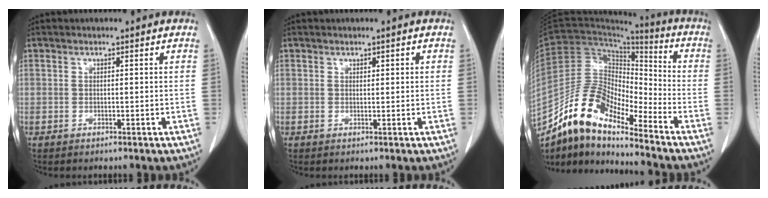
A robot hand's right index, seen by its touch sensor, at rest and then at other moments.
{"total": 0.8, "force": [0.3, 0.3, 0.7], "torque": [-0.010, 0.003, 0.005]}
{"total": 12.6, "force": [-10.6, 3.5, 6.0], "torque": [-0.113, 0.039, -0.195]}